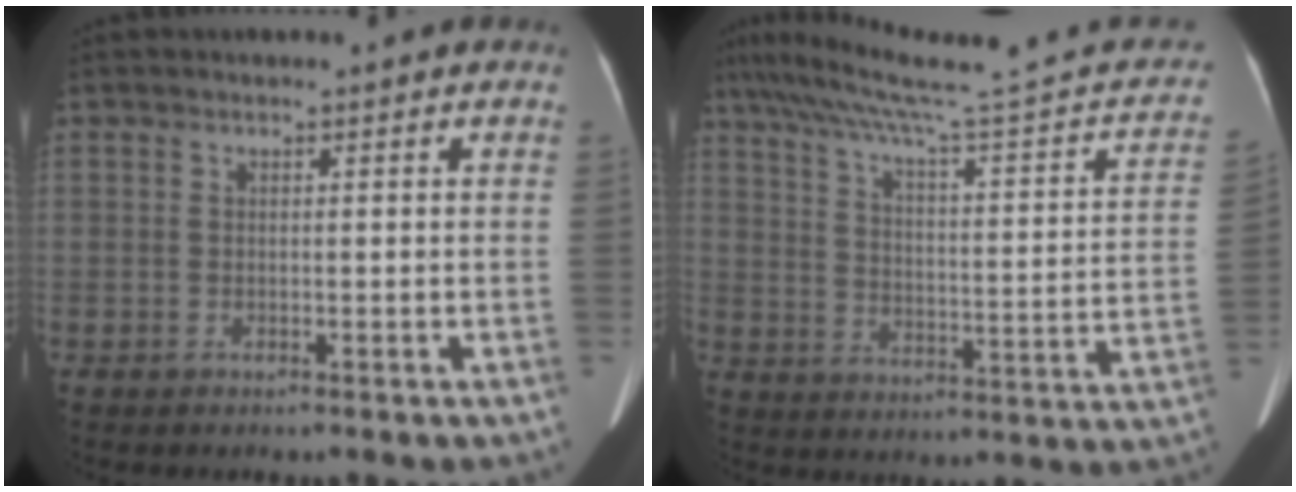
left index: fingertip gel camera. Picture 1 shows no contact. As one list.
[{"total": 23.8, "force": [20.3, 1.7, 12.4], "torque": [-0.191, -0.011, 0.267]}]